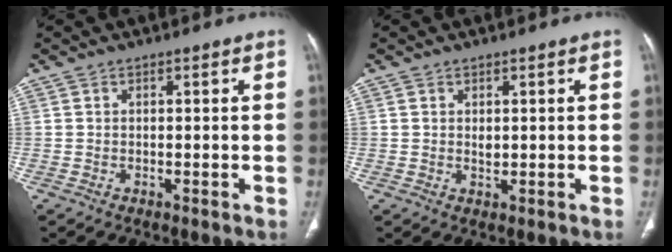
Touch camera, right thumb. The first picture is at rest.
{"total": 1.3, "force": [0.3, 0.8, 1.0], "torque": [-0.015, -0.004, 0.010]}